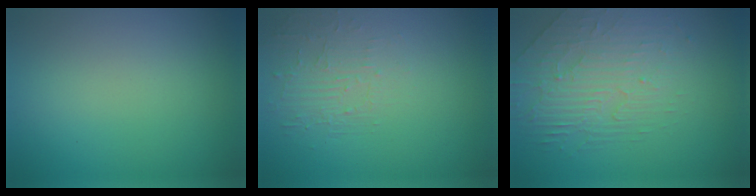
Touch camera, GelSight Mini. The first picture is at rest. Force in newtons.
{"total": 1.8, "press": 0.7, "slide": 1.7}
{"total": 2.8, "press": 2.3, "slide": 1.6}